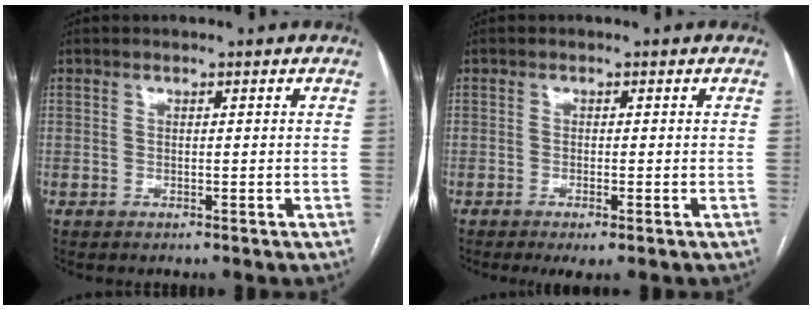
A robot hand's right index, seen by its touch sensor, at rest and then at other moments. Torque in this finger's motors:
{"motor_torque": [0.52, -0.16, 0.07, 0.03]}